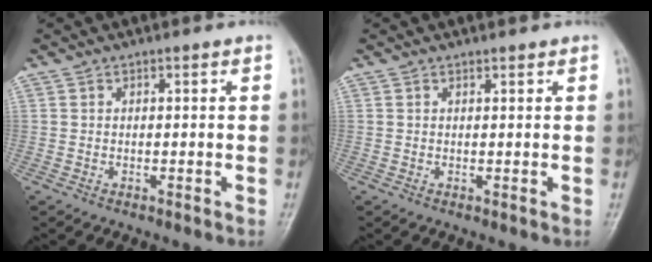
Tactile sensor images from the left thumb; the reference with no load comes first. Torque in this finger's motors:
{"motor_torque": [-0.46, -0.30, -0.40, -0.05, -0.04]}